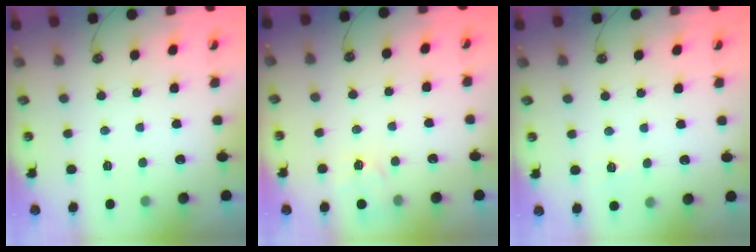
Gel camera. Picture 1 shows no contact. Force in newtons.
{"total": 4.9, "press": 4.8, "slide": 0.5}
{"total": 5.1, "press": 5.1, "slide": 0.5}